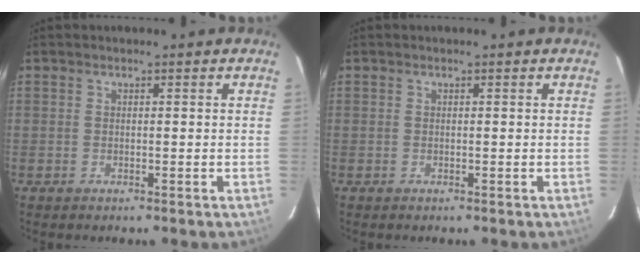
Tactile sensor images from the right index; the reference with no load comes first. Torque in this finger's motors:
{"motor_torque": [0.00, 0.00, 0.00, 0.00]}